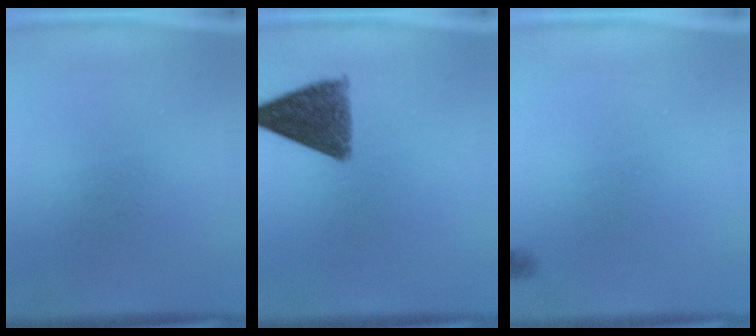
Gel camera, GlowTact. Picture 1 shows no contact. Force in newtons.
{"total": 10.1}
{"total": 0.7}